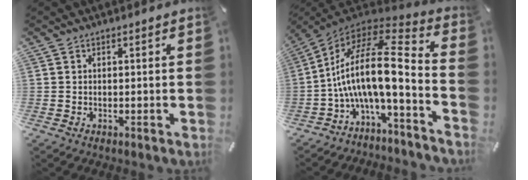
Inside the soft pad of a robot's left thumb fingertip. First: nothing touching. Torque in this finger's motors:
{"motor_torque": [-0.24, 2.05, 1.95, 0.81, 0.29]}